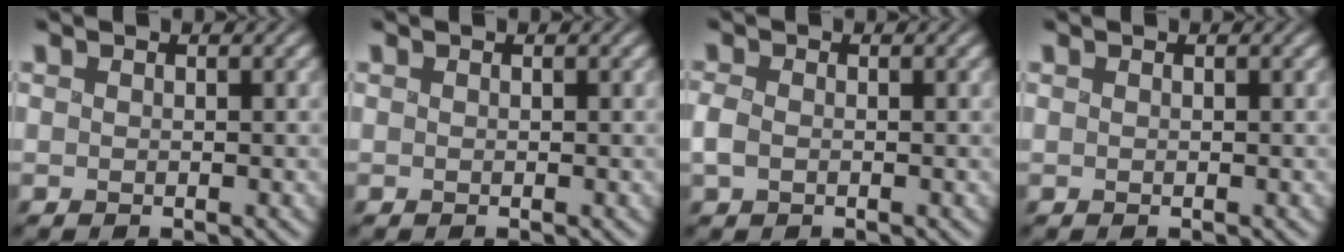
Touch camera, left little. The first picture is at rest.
{"total": 0.0}
{"total": 1.5, "force": [-0.4, 1.0, 1.0], "torque": [-0.026, 0.000, -0.012]}
{"total": 0.0}